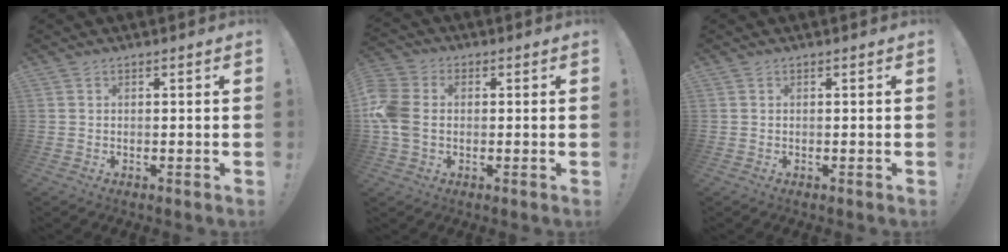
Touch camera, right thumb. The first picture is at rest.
{"total": 10.4, "force": [-0.5, 7.7, 7.0], "torque": [-0.165, 0.006, -0.009]}
{"total": 0.0}